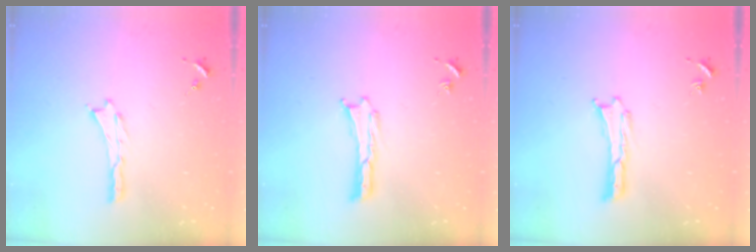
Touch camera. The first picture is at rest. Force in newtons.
{"total": 0.0}
{"total": 0.0}